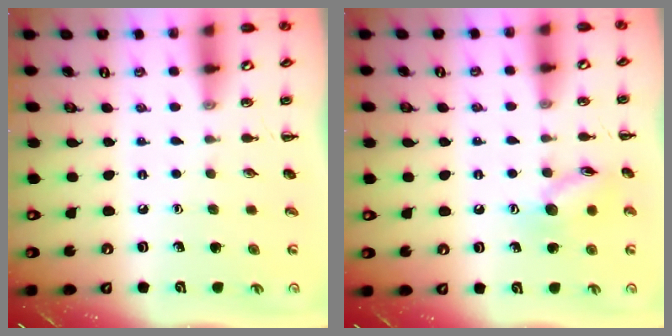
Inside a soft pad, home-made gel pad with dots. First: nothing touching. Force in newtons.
{"total": 9.8, "press": 9.8, "slide": 0.5}